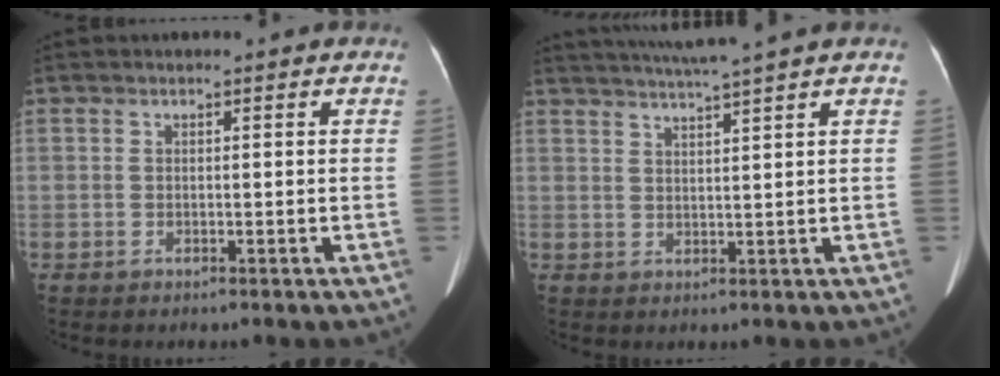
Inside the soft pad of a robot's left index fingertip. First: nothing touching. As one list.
[{"total": 6.5, "force": [5.6, -1.7, 2.8], "torque": [-0.047, 0.008, 0.089]}]